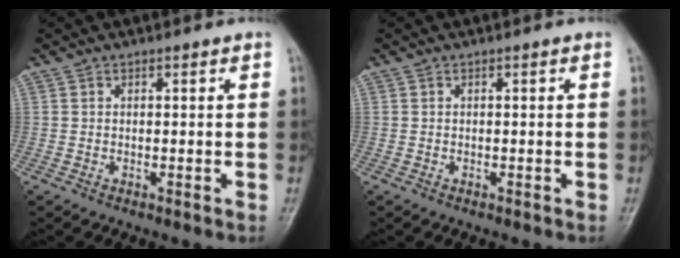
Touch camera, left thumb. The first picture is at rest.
{"total": 0.0}